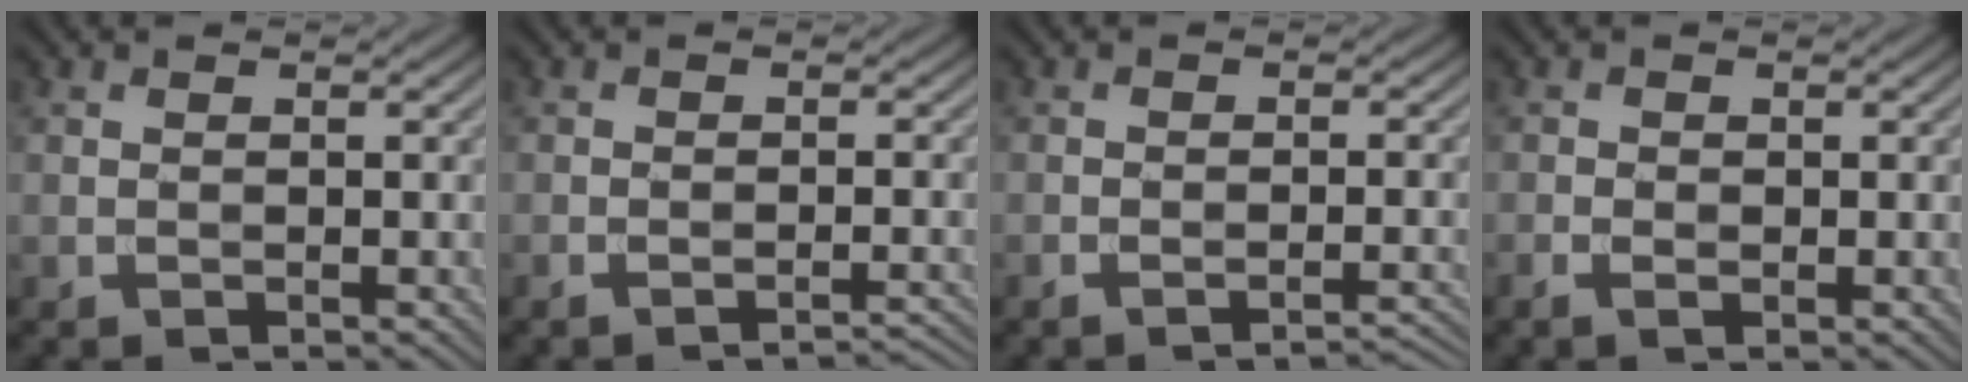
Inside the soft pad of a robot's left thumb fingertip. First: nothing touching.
{"total": 2.3, "force": [-2.0, 0.2, 1.2], "torque": [-0.010, 0.005, -0.035]}
{"total": 2.6, "force": [-2.1, 0.3, 1.5], "torque": [-0.017, 0.005, -0.037]}
{"total": 1.3, "force": [-0.5, 0.8, 0.9], "torque": [-0.019, -0.003, -0.010]}